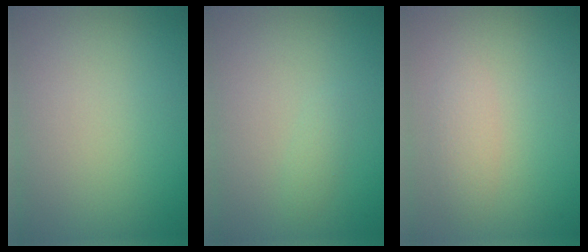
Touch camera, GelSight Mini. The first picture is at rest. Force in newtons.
{"total": 0.8, "press": 0.7, "slide": 0.1}
{"total": 1.4, "press": 1.4, "slide": 0.1}